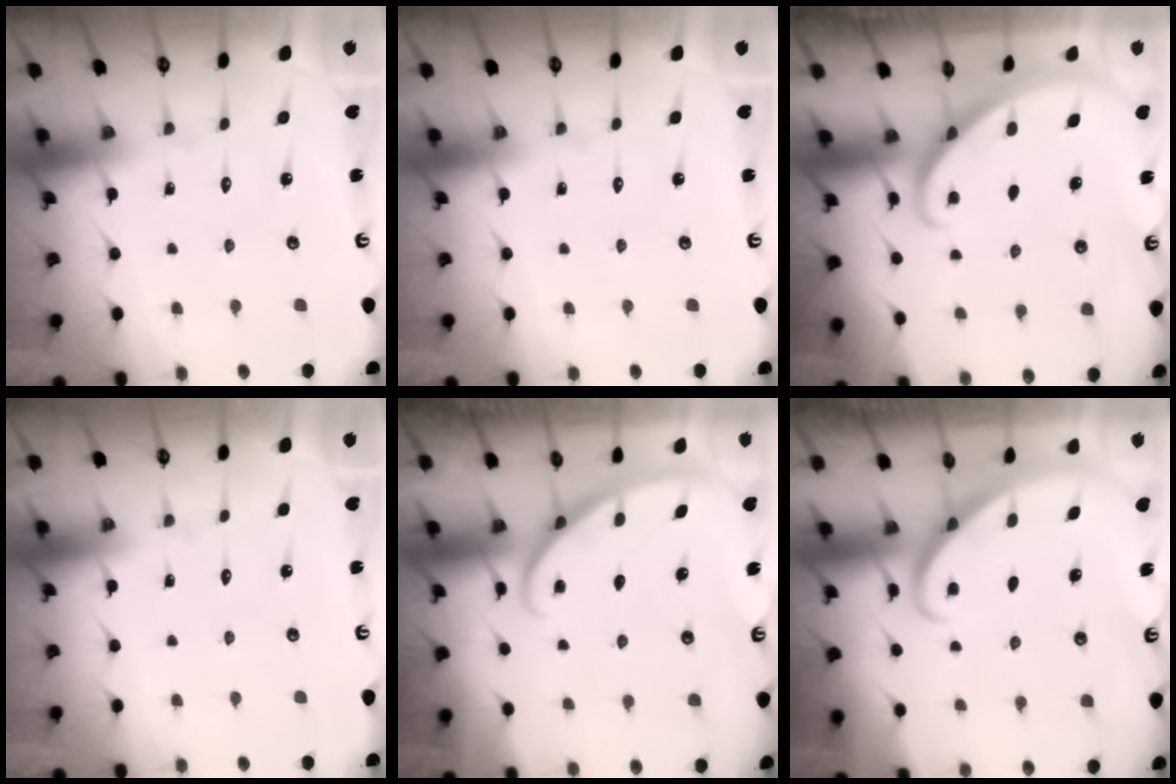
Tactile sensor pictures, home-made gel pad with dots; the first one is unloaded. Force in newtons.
{"total": 0.0}
{"total": 1.8, "press": 1.8, "slide": 0.1}
{"total": 0.0}
{"total": 3.8, "press": 3.8, "slide": 0.4}
{"total": 2.9, "press": 2.9, "slide": 0.2}